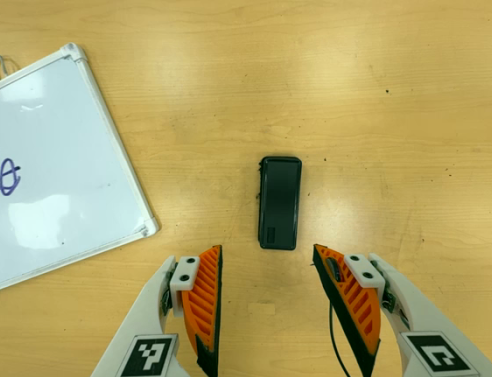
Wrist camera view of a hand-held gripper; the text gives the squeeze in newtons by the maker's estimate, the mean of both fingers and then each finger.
{"total": 0.0}